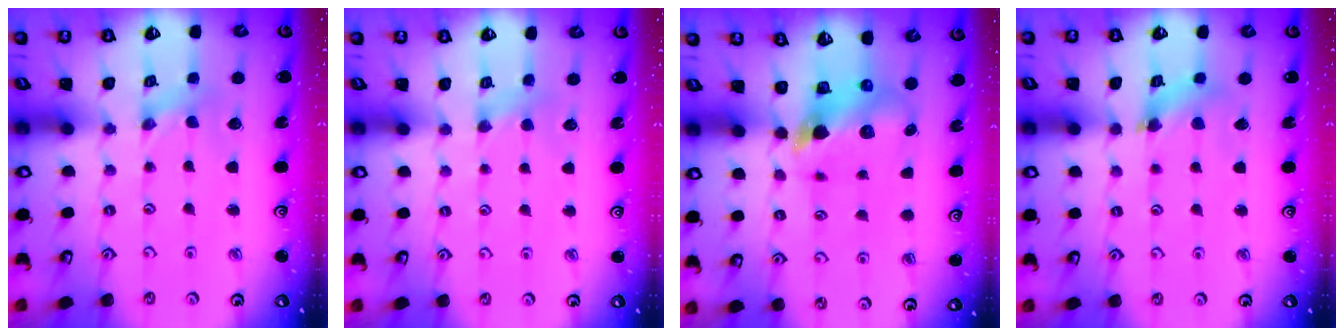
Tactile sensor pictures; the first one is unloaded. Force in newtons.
{"total": 3.7, "press": 3.7, "slide": 0.6}
{"total": 8.1, "press": 8.0, "slide": 1.3}
{"total": 6.2, "press": 6.2, "slide": 0.7}